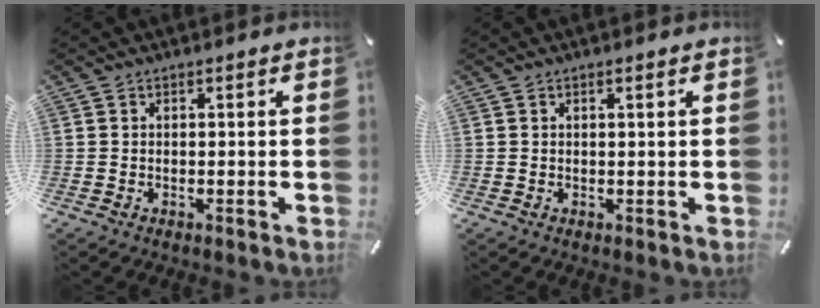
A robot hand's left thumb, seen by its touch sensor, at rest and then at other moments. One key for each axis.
{"total": 0.7, "fx": 0.3, "fy": 0.0, "fz": 0.6, "tx": -0.011, "ty": 0.000, "tz": 0.004}